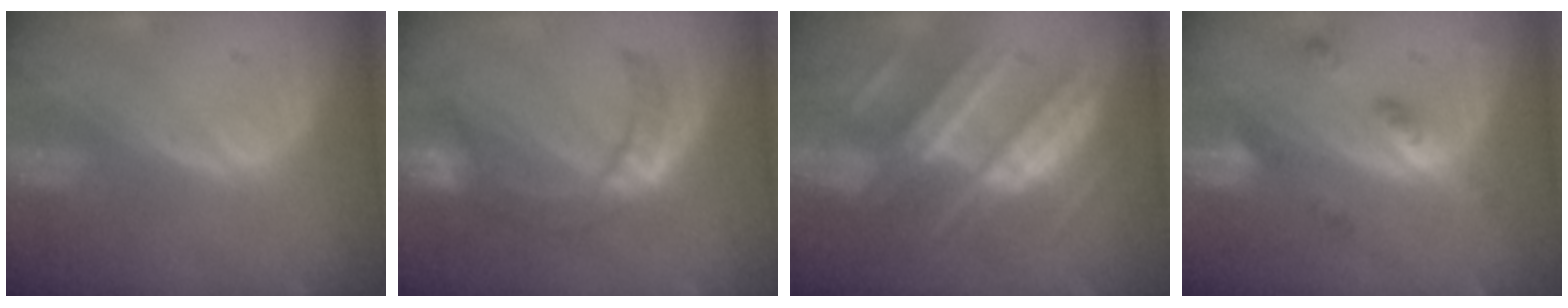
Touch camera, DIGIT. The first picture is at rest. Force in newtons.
{"total": 7.5, "press": 7.2, "slide": 1.8}
{"total": 10.2, "press": 10.2, "slide": 1.0}
{"total": 5.3, "press": 4.6, "slide": 2.6}